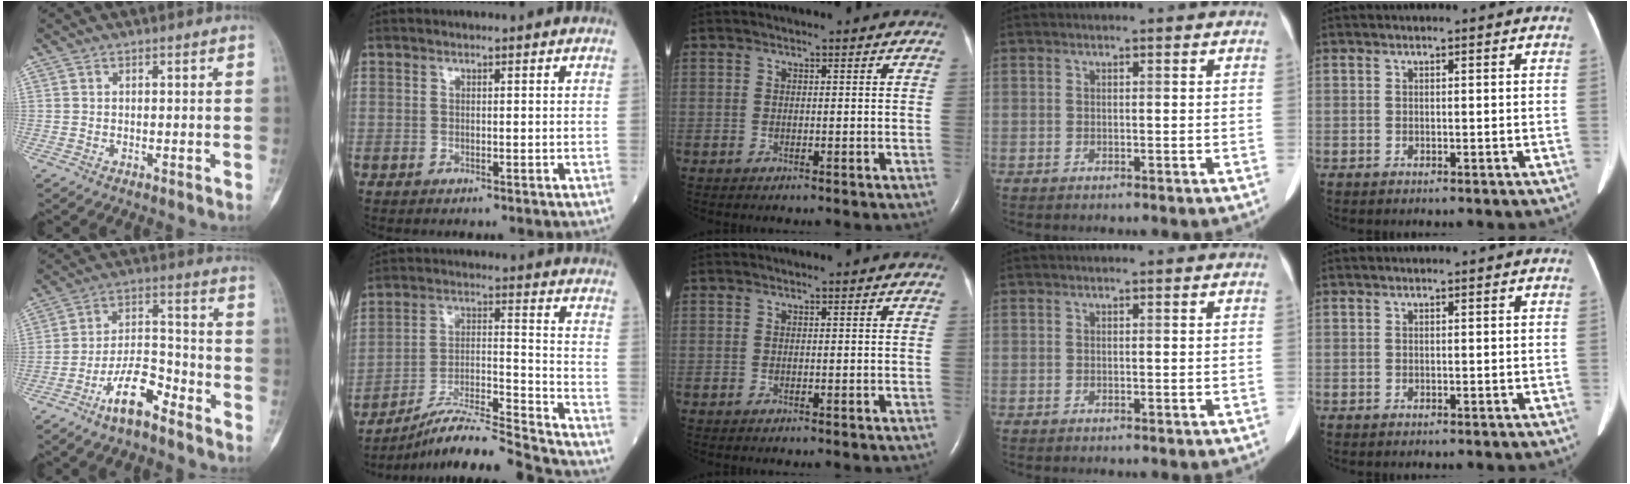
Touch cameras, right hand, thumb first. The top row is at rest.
{"thumb": {"total": 10.2, "force": [-6.7, 3.6, 6.8], "torque": [-0.121, 0.055, -0.125]}, "index": {"total": 15.2, "force": [-14.2, -1.7, 5.2], "torque": [-0.082, 0.016, -0.248]}}